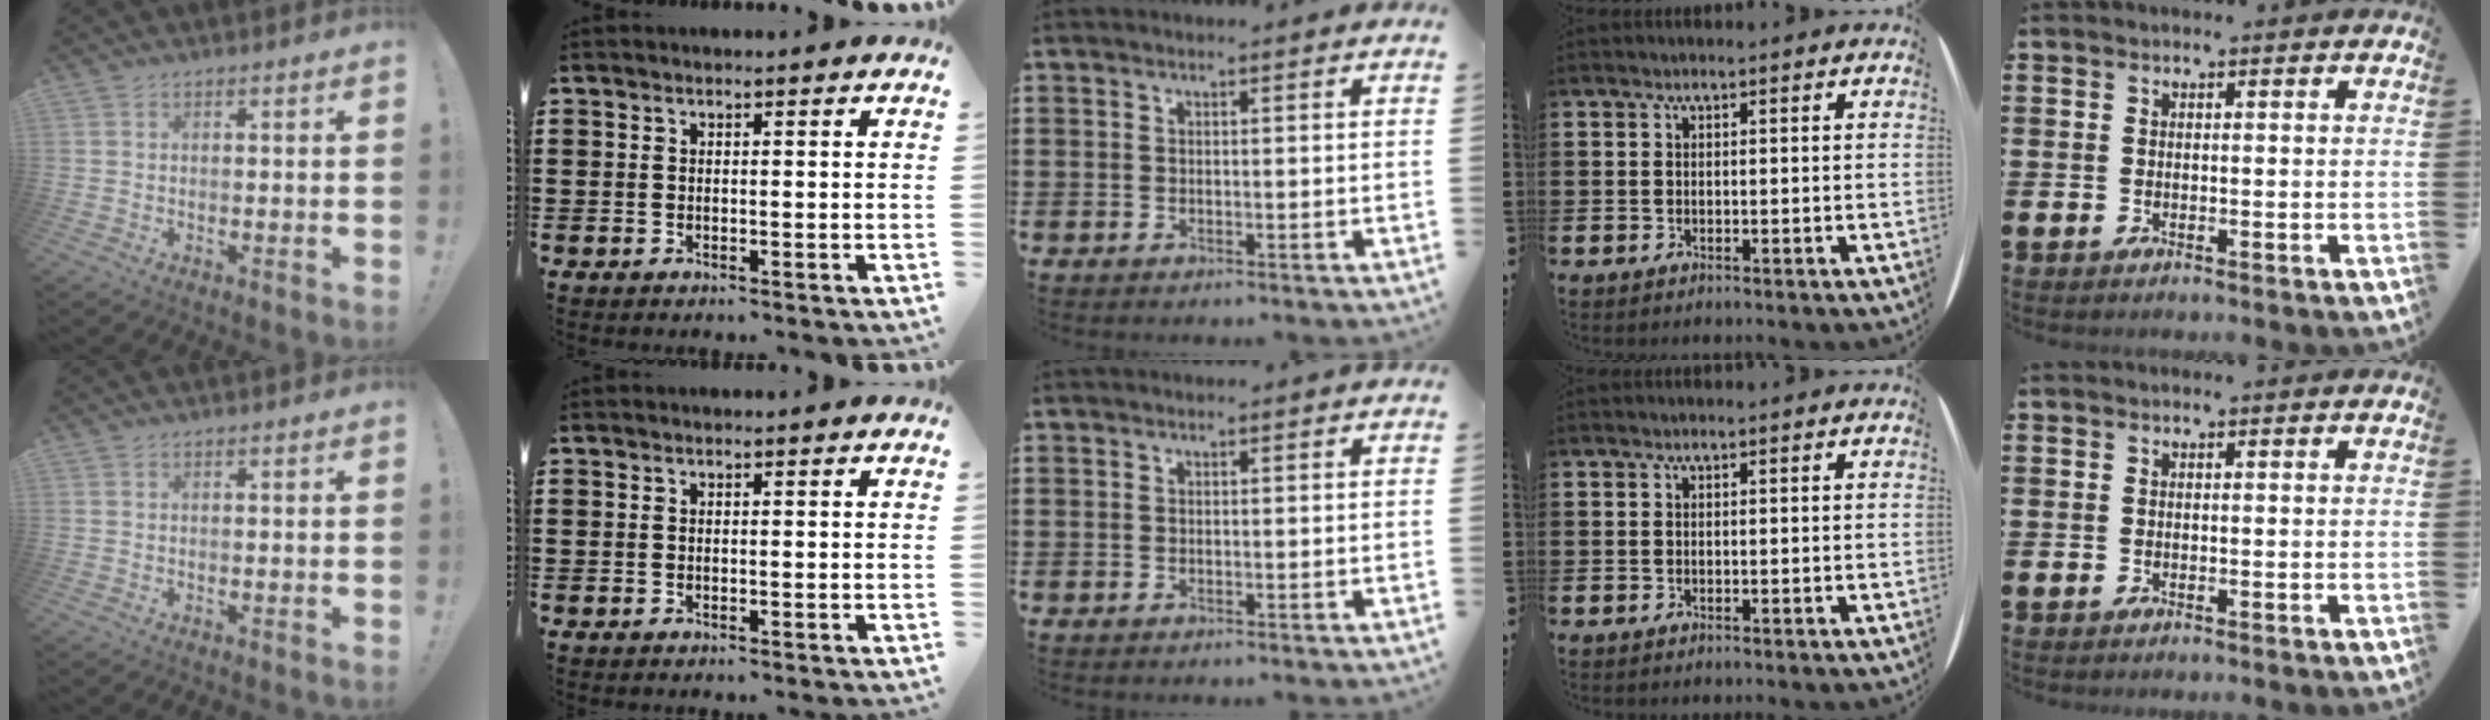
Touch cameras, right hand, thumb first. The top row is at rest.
{}